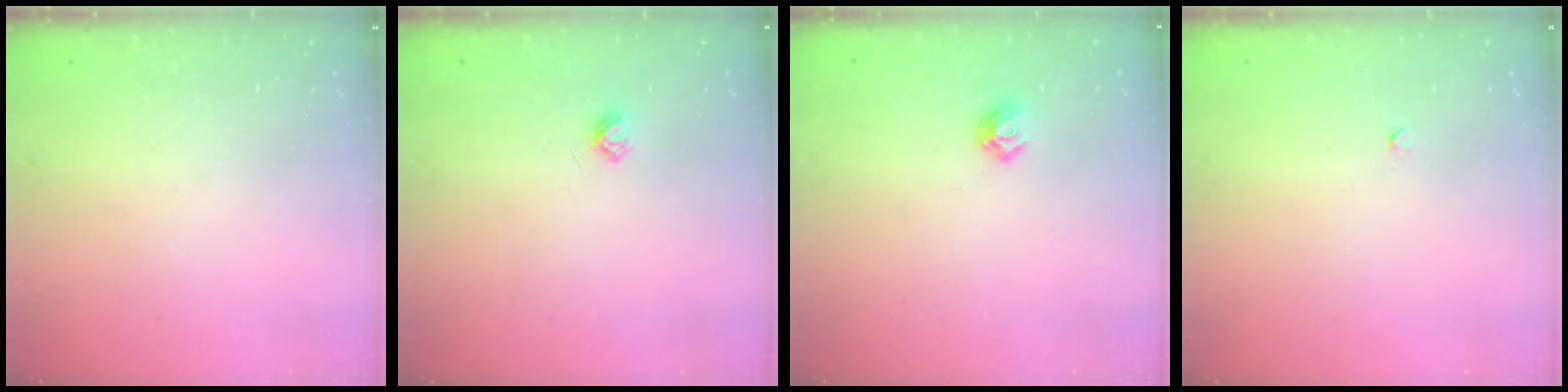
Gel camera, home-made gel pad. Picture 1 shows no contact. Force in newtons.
{"total": 3.9, "press": 3.9, "slide": 0.6}
{"total": 5.2, "press": 5.1, "slide": 0.8}
{"total": 2.0, "press": 2.0, "slide": 0.3}